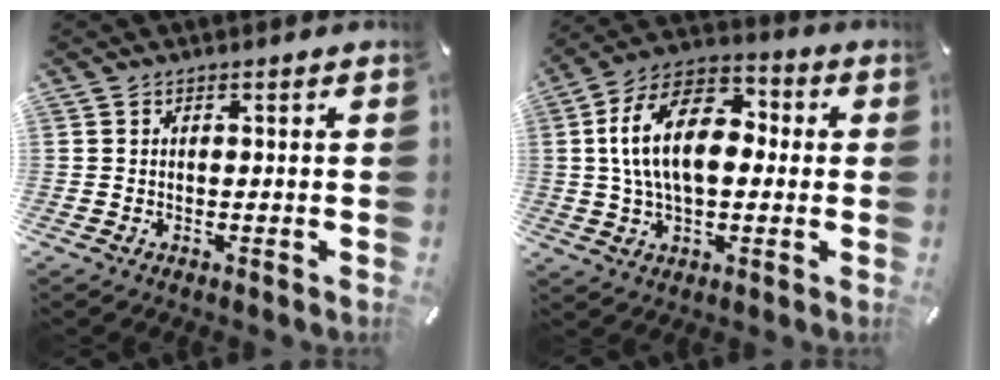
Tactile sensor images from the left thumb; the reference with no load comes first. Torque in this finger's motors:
{"motor_torque": [0.27, 1.27, 1.99, -0.78, 0.60]}